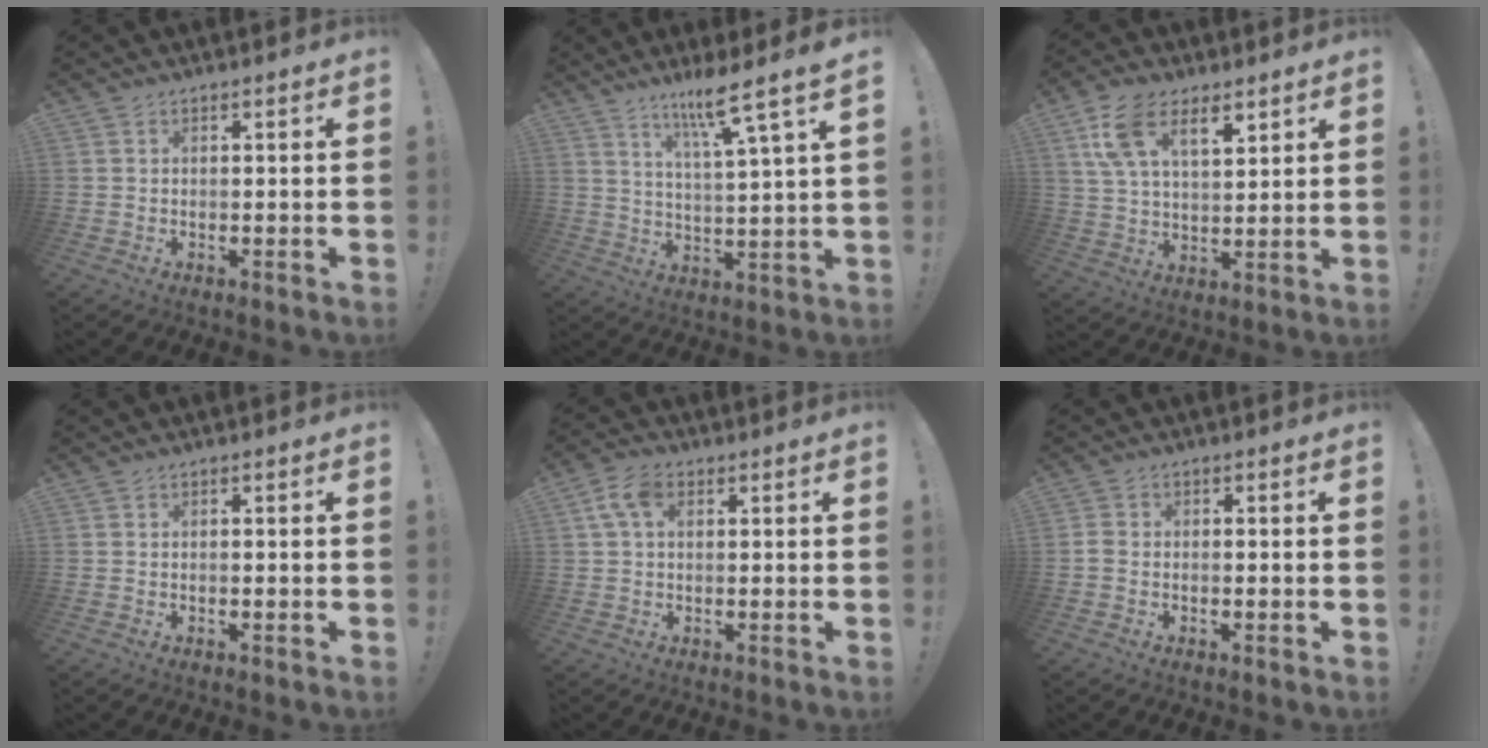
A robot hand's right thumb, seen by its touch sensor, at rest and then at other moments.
{"total": 10.3, "force": [7.0, -0.5, 7.6], "torque": [-0.121, -0.041, 0.104]}
{"total": 12.4, "force": [7.2, 6.3, 7.9], "torque": [-0.135, -0.020, 0.135]}
{"total": 0.0}
{"total": 6.7, "force": [2.1, 4.1, 4.8], "torque": [-0.095, 0.007, 0.041]}
{"total": 1.7, "force": [-0.8, 1.1, 1.0], "torque": [-0.023, 0.006, -0.017]}